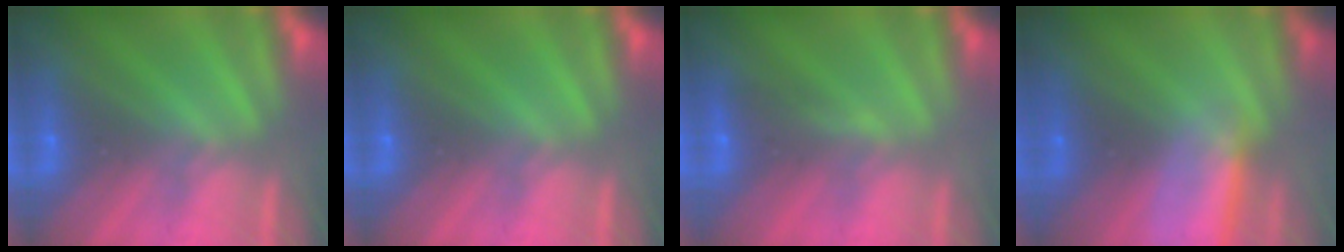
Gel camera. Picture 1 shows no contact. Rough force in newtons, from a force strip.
{"total": 0.0}
{"total": 3.2}
{"total": 3.6}